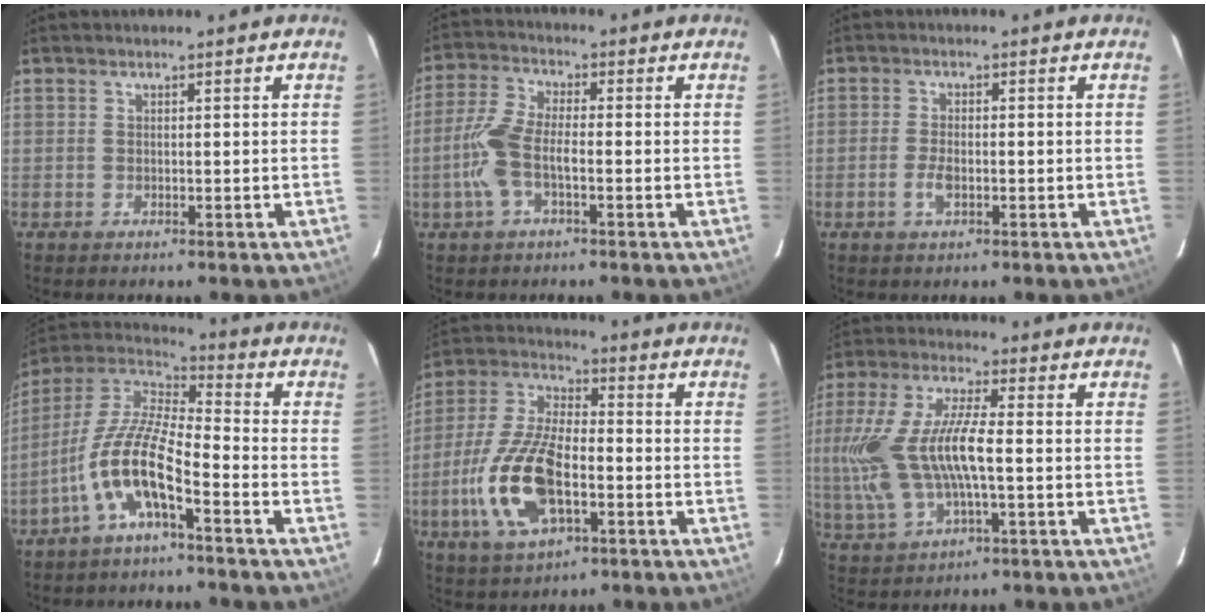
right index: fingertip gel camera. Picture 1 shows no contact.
{"total": 8.0, "force": [-2.3, 2.7, 7.2], "torque": [-0.166, 0.006, -0.049]}
{"total": 3.0, "force": [-1.2, 1.4, 2.4], "torque": [-0.054, -0.001, -0.023]}
{"total": 12.4, "force": [-5.8, 3.1, 10.5], "torque": [-0.215, 0.002, -0.116]}
{"total": 16.1, "force": [-4.9, 7.1, 13.5], "torque": [-0.299, -0.004, -0.091]}
{"total": 16.0, "force": [-1.4, 5.5, 14.9], "torque": [-0.305, -0.004, -0.019]}